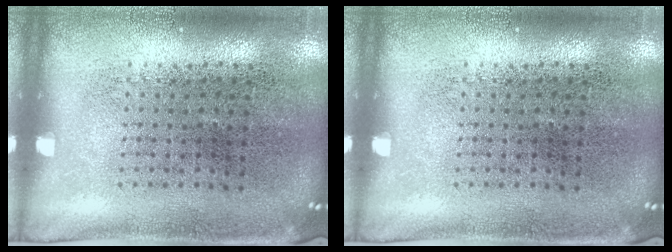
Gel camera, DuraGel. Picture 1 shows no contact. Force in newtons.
{"total": 0.0}